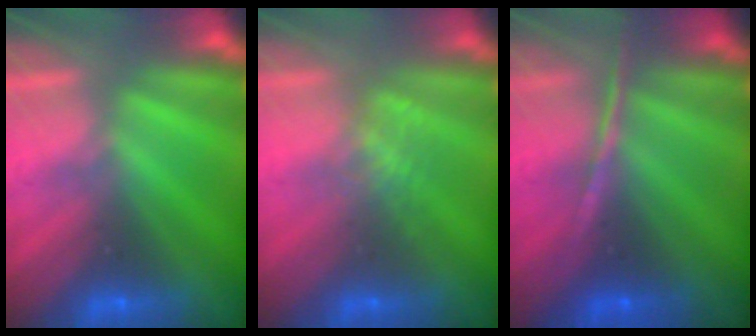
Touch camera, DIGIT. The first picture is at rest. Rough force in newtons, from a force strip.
{"total": 2.0}
{"total": 1.3}